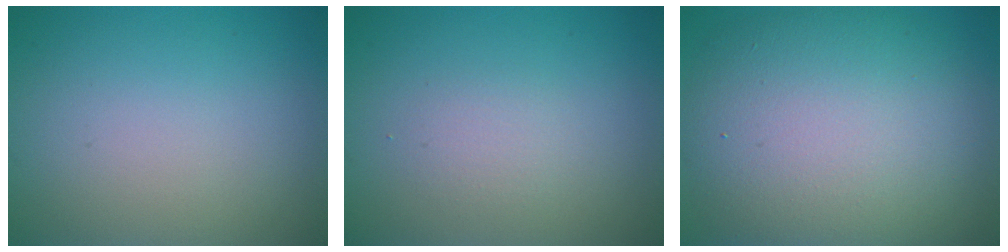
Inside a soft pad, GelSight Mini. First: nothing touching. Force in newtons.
{"total": 1.3, "press": 1.3, "slide": 0.1}
{"total": 12.1, "press": 12.0, "slide": 0.9}